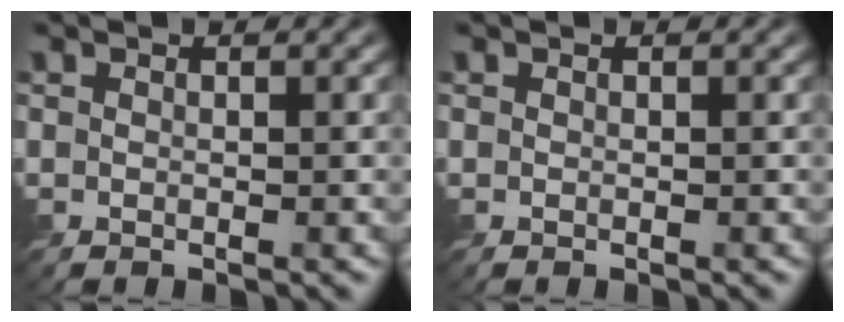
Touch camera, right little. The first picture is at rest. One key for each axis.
{"total": 0.0}